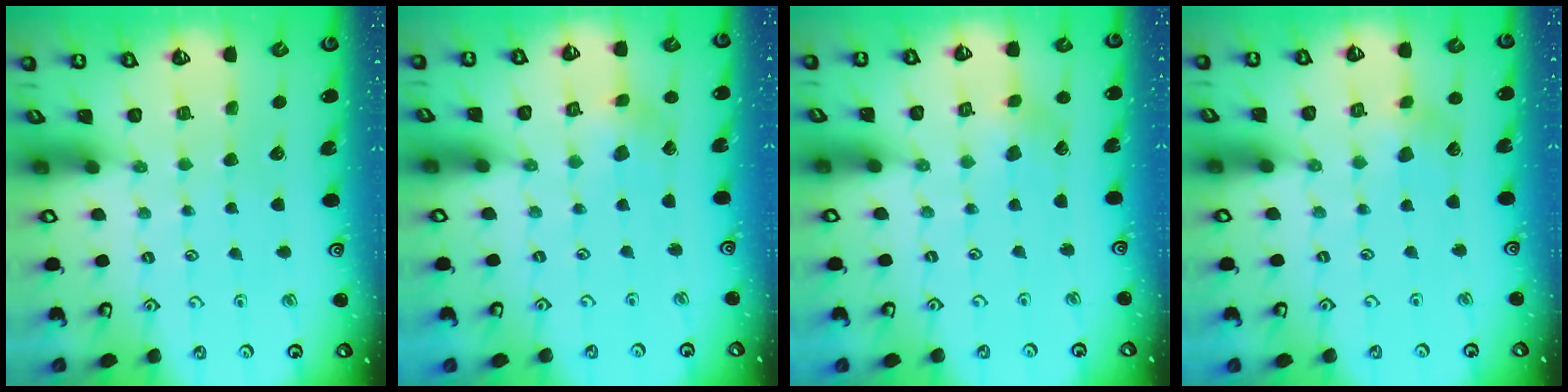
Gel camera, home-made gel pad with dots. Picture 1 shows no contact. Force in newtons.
{"total": 3.4, "press": 3.4, "slide": 0.4}
{"total": 2.9, "press": 2.9, "slide": 0.4}
{"total": 3.4, "press": 3.4, "slide": 0.4}